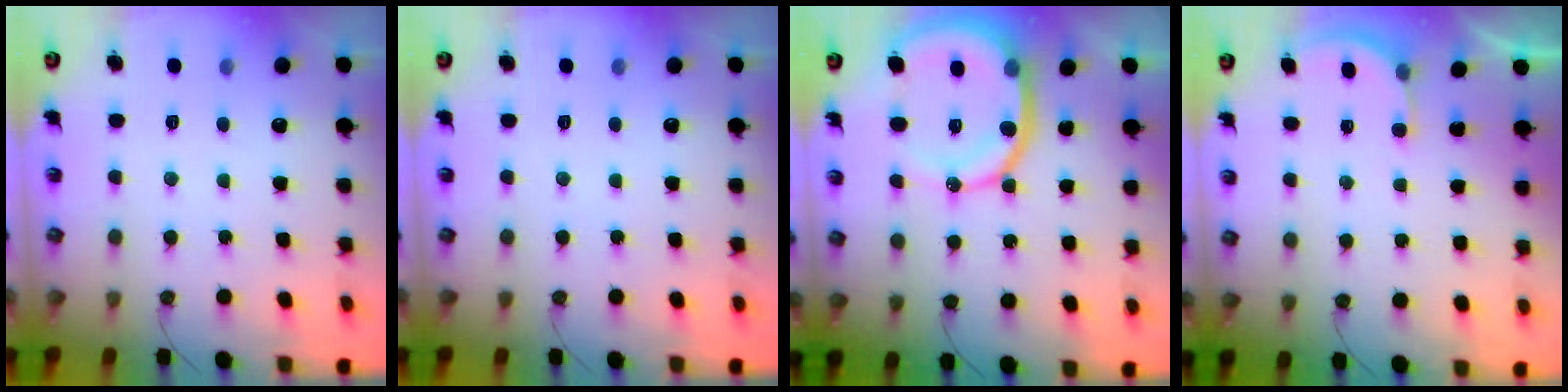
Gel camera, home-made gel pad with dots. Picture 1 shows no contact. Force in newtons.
{"total": 0.0}
{"total": 16.8, "press": 16.6, "slide": 2.4}
{"total": 2.4, "press": 2.4, "slide": 0.3}